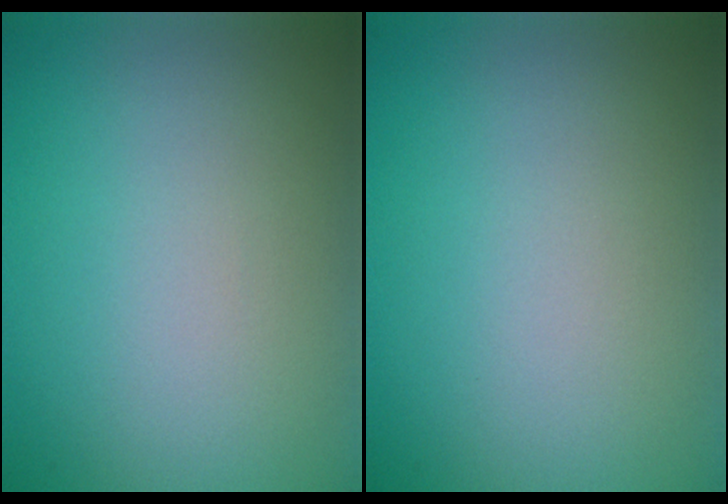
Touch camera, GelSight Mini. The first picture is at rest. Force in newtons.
{"total": 0.0}